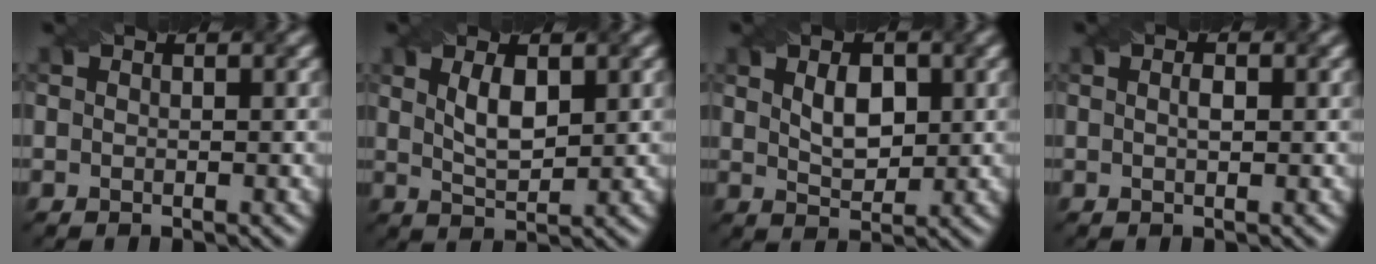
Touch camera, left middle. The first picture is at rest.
{"total": 3.0, "force": [1.2, 1.2, 2.5], "torque": [-0.054, 0.000, 0.026]}
{"total": 3.2, "force": [0.9, 1.8, 2.5], "torque": [-0.046, 0.002, 0.018]}
{"total": 1.0, "force": [0.1, 0.3, 0.9], "torque": [-0.017, 0.002, 0.004]}